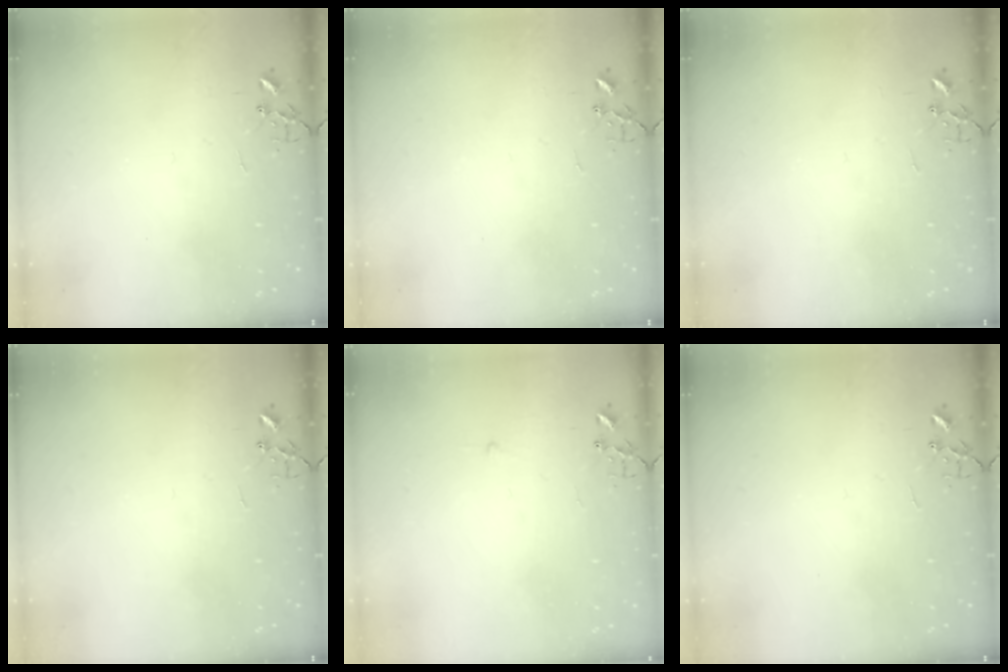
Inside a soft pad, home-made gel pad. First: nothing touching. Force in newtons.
{"total": 0.0}
{"total": 0.0}
{"total": 0.0}
{"total": 2.3, "press": 2.3, "slide": 0.3}
{"total": 0.0}